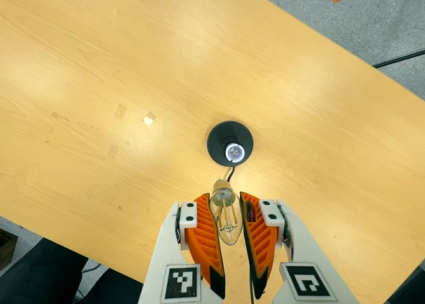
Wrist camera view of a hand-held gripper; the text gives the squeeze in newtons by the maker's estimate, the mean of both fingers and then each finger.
{"total": 21.0, "left": 25.7, "right": 16.4}